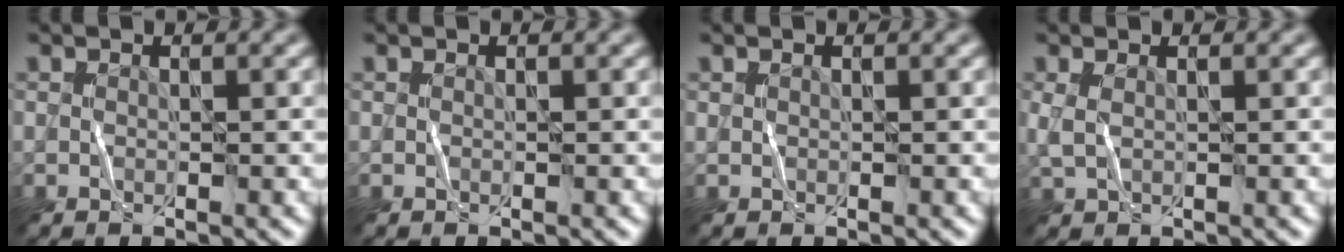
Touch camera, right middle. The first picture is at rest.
{"total": 0.0}
{"total": 0.0}
{"total": 1.2, "force": [0.3, 0.6, 1.1], "torque": [-0.031, 0.000, 0.008]}